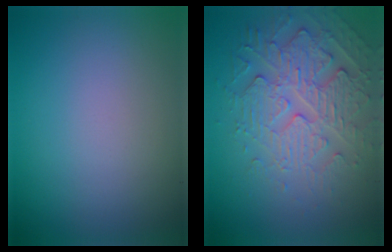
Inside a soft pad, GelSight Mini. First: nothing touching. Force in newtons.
{"total": 5.0, "press": 4.3, "slide": 2.6}